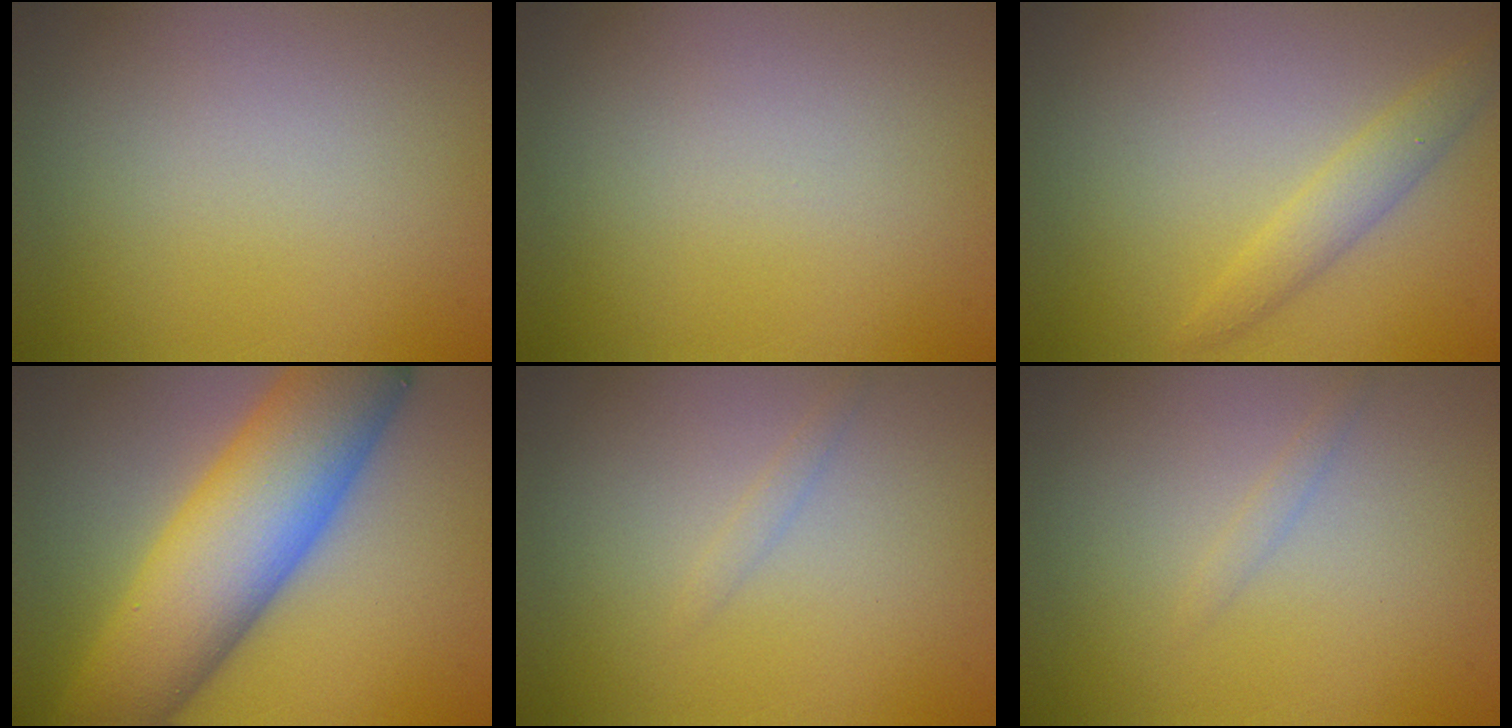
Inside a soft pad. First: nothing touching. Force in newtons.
{"total": 0.0}
{"total": 2.1, "press": 2.1, "slide": 0.1}
{"total": 11.1, "press": 11.1, "slide": 0.3}
{"total": 0.6, "press": 0.6, "slide": 0.0}
{"total": 0.6, "press": 0.6, "slide": 0.0}